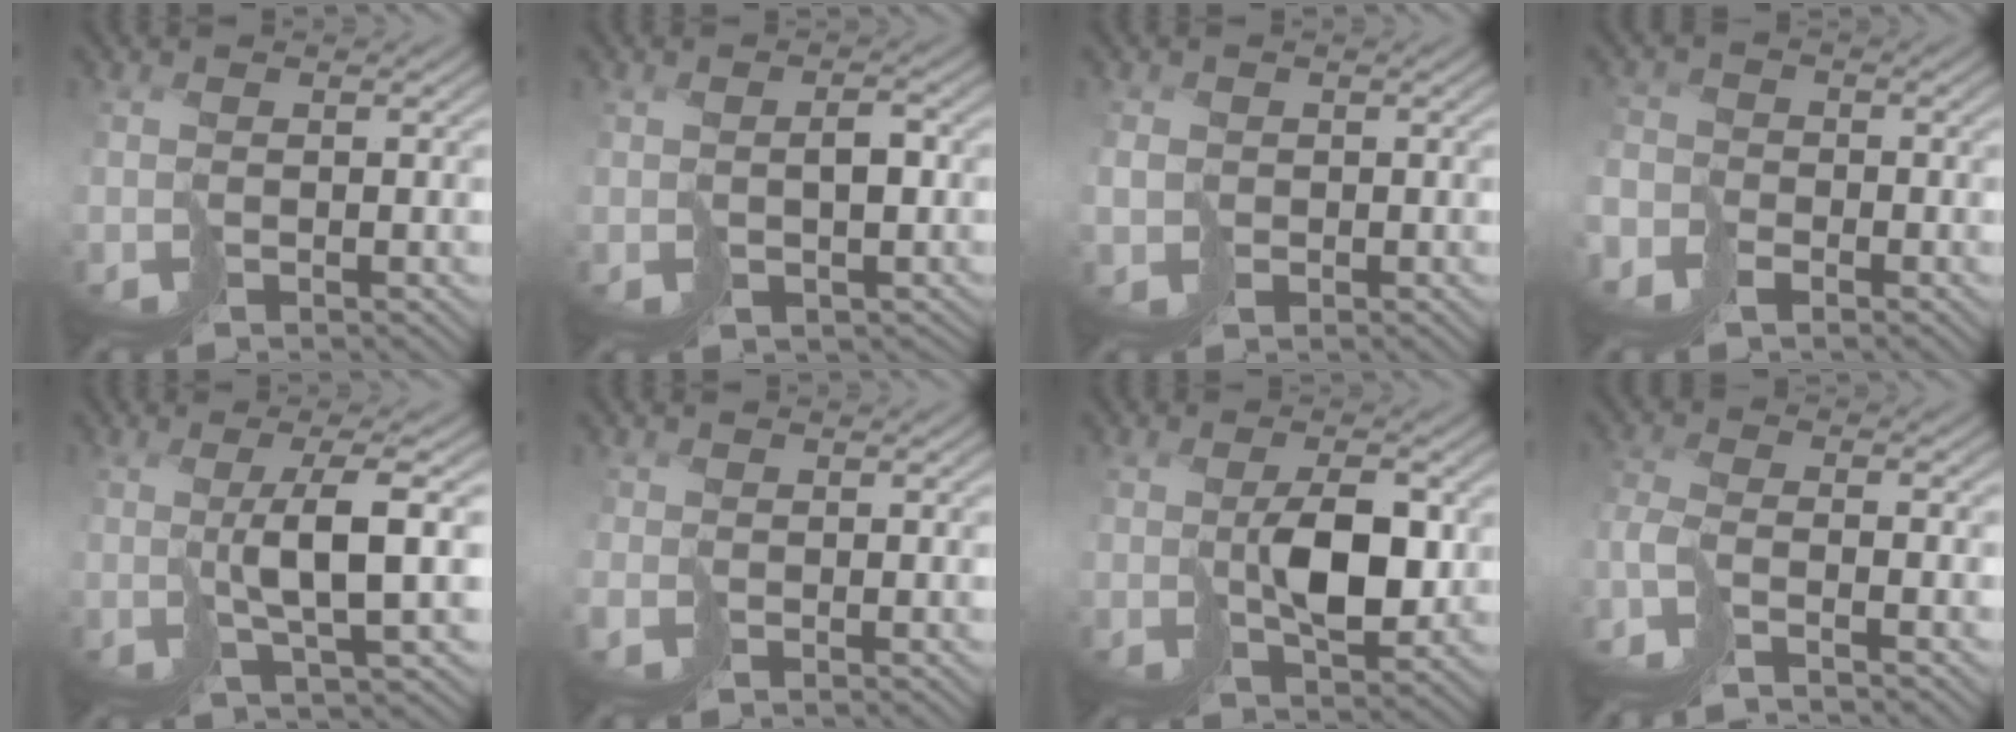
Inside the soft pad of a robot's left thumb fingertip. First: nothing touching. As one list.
[{"total": 3.6, "force": [-0.2, 2.6, 2.5], "torque": [-0.035, -0.007, 0.011]}, {"total": 1.2, "force": [0.1, 1.2, 0.2], "torque": [-0.005, 0.001, -0.002]}, {"total": 3.9, "force": [-2.8, 2.5, 1.0], "torque": [-0.016, -0.005, -0.063]}, {"total": 4.5, "force": [1.8, -0.4, 4.1], "torque": [-0.076, 0.012, 0.038]}, {"total": 0.9, "force": [-0.2, 0.8, 0.1], "torque": [0.007, -0.005, -0.004]}, {"total": 5.6, "force": [1.4, 2.7, 4.7], "torque": [-0.089, -0.005, 0.036]}, {"total": 4.7, "force": [-3.8, -0.1, 2.7], "torque": [-0.055, -0.001, -0.082]}]